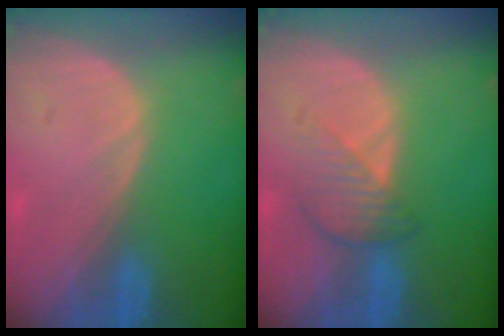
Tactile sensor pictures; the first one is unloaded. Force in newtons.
{"total": 4.3, "press": 3.8, "slide": 1.9}